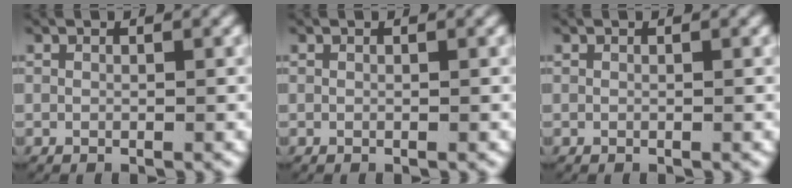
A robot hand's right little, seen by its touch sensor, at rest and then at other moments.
{"total": 0.0}
{"total": 0.0}